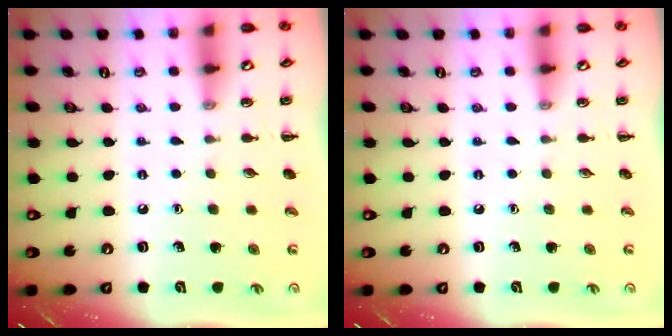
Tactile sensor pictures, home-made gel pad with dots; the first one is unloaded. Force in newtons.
{"total": 0.0}